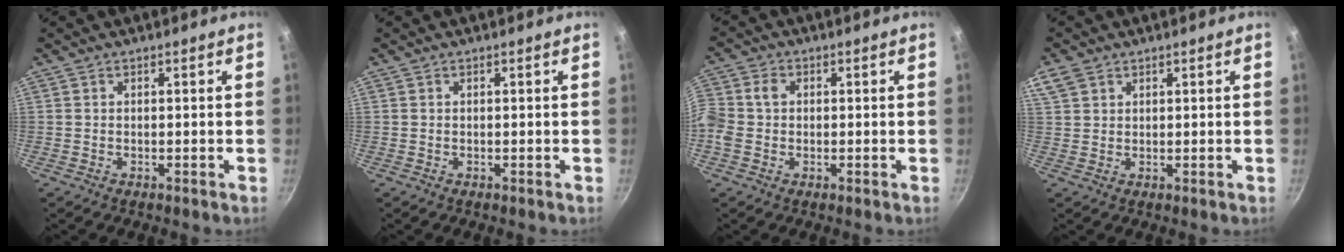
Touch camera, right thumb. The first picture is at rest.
{"total": 0.0}
{"total": 6.5, "force": [-0.3, 5.3, 3.7], "torque": [-0.088, 0.016, -0.022]}
{"total": 4.6, "force": [2.6, 3.1, 2.2], "torque": [-0.041, 0.005, 0.053]}